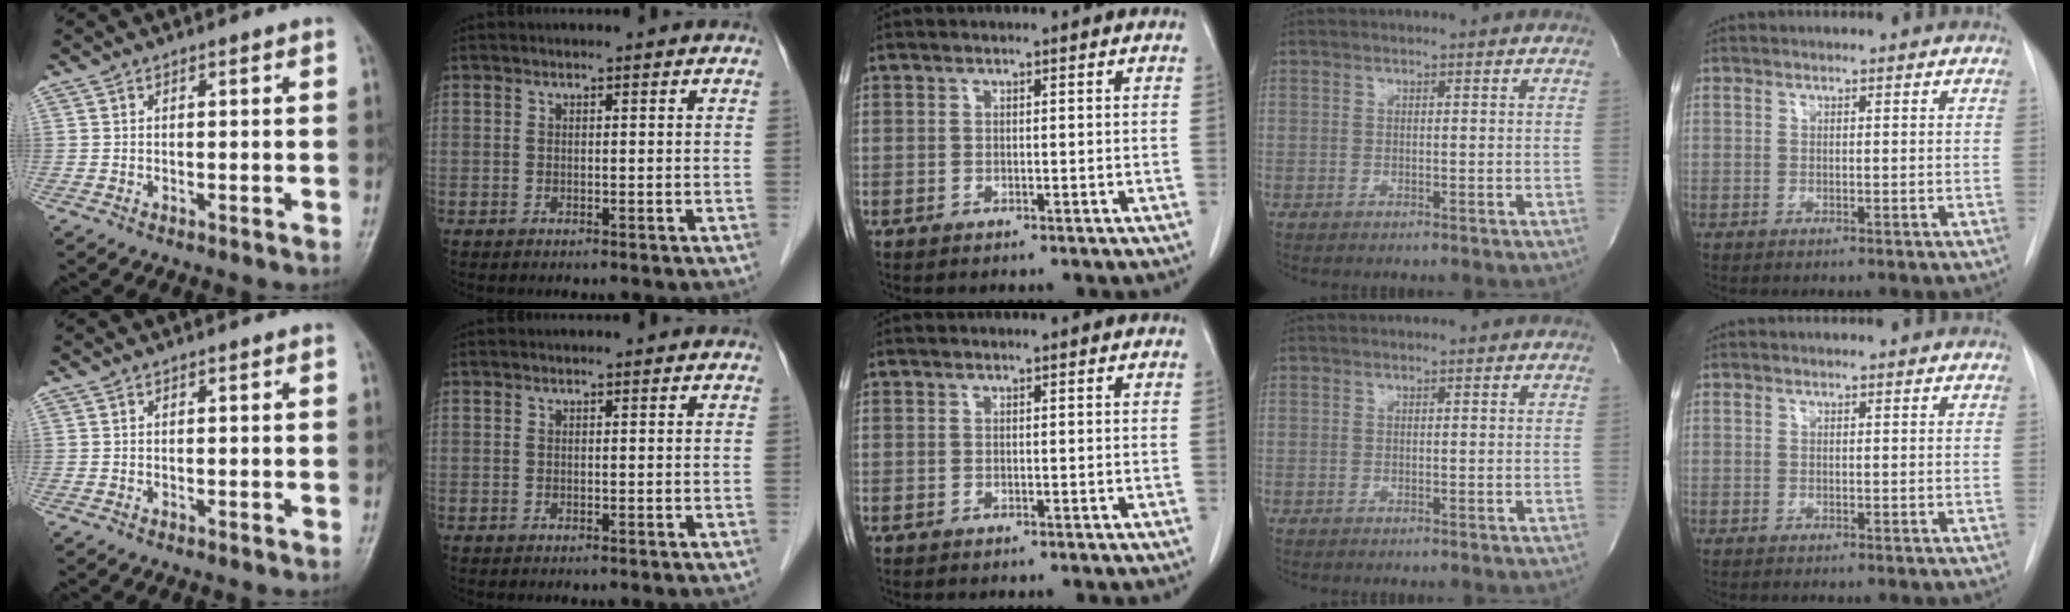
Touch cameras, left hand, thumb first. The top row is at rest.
{}